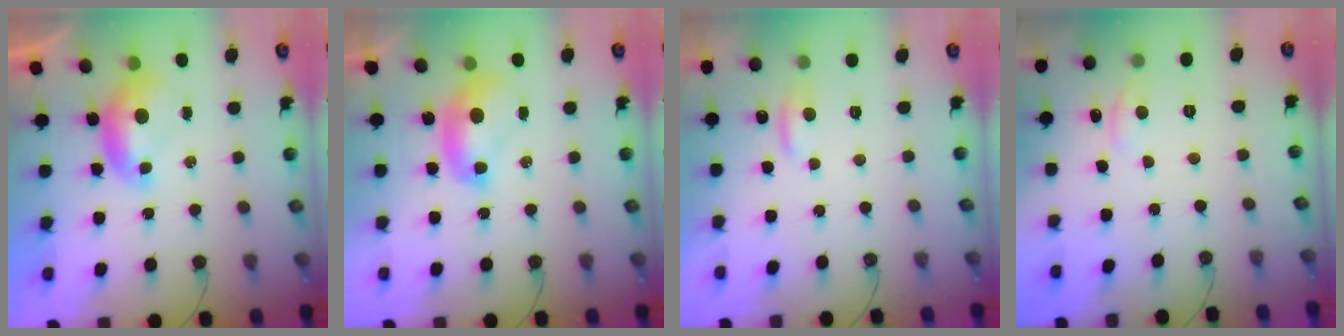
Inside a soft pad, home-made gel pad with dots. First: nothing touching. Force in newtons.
{"total": 2.3, "press": 2.3, "slide": 0.3}
{"total": 1.1, "press": 1.1, "slide": 0.4}
{"total": 1.6, "press": 1.5, "slide": 0.5}